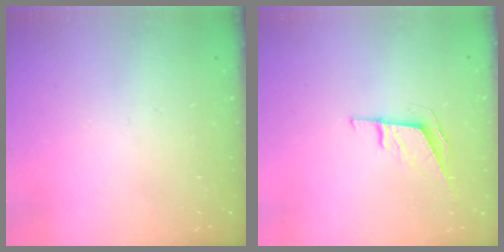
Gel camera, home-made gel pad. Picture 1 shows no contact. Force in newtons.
{"total": 5.9, "press": 5.7, "slide": 1.3}